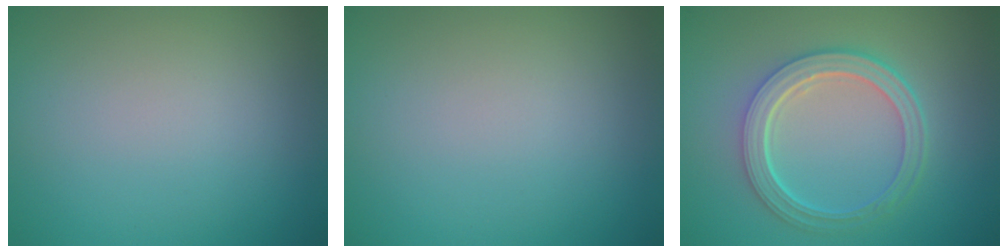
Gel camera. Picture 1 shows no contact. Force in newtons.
{"total": 0.0}
{"total": 5.2, "press": 3.9, "slide": 3.5}